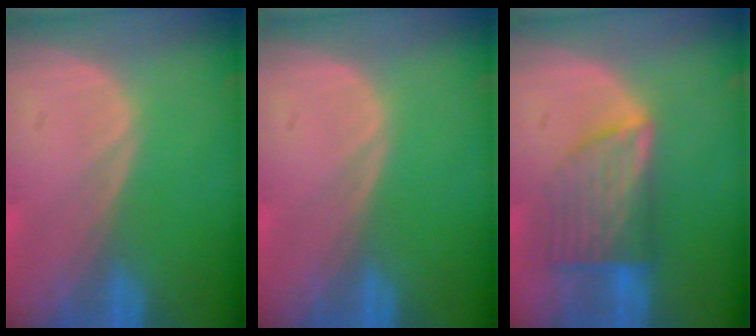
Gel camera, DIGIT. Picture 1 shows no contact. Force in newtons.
{"total": 0.0}
{"total": 7.2, "press": 6.4, "slide": 3.4}